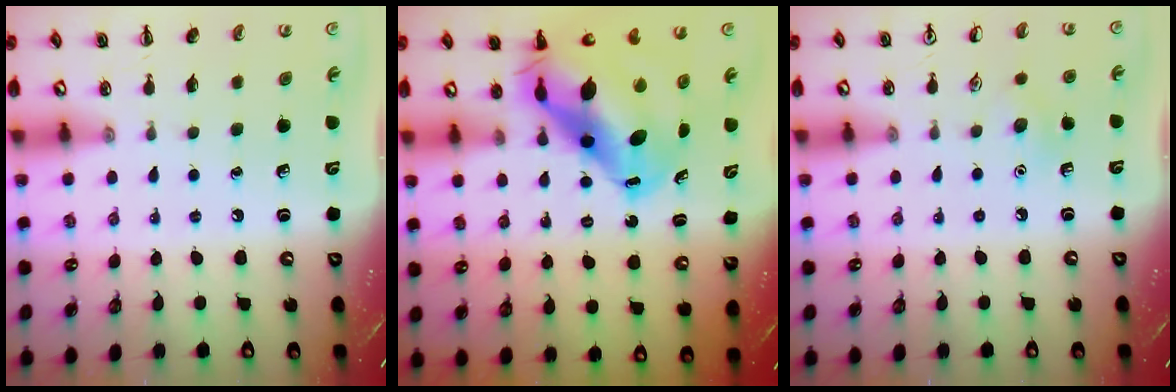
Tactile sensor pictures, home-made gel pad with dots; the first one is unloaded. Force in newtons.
{"total": 14.1, "press": 13.5, "slide": 4.0}
{"total": 6.5, "press": 6.2, "slide": 1.8}